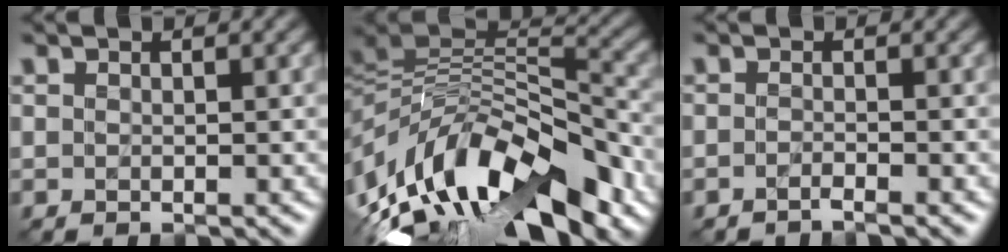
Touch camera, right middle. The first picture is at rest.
{"total": 14.3, "force": [-6.3, 6.5, 11.0], "torque": [-0.208, 0.023, -0.114]}
{"total": 1.3, "force": [-1.2, 0.0, 0.4], "torque": [-0.004, -0.007, -0.028]}